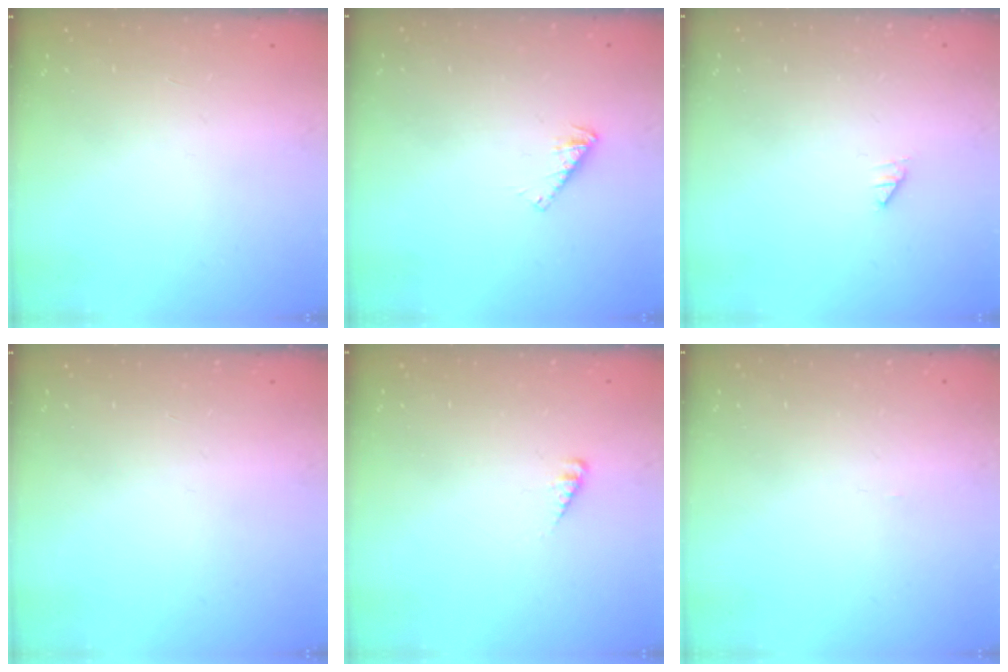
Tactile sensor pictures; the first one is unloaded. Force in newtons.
{"total": 2.9, "press": 2.9, "slide": 0.1}
{"total": 0.0}
{"total": 0.0}
{"total": 2.9, "press": 2.9, "slide": 0.2}
{"total": 0.0}